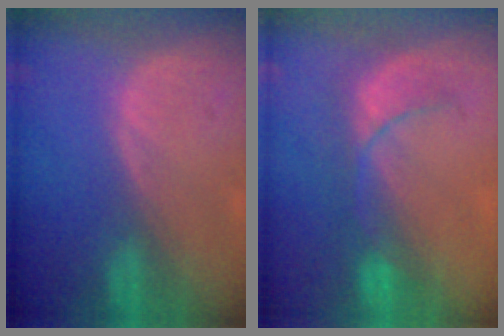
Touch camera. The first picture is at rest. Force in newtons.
{"total": 5.5, "press": 5.4, "slide": 0.7}